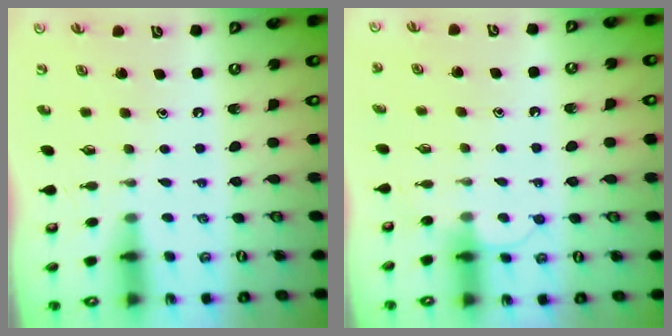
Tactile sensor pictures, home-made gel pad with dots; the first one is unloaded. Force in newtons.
{"total": 7.0, "press": 7.0, "slide": 0.7}